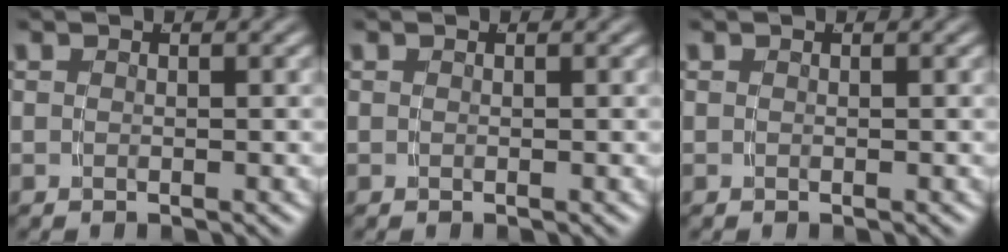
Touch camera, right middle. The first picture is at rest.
{"total": 0.0}
{"total": 0.0}